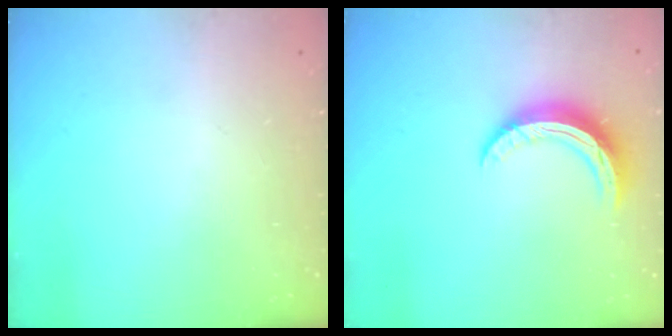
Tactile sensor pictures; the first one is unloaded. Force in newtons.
{"total": 9.9, "press": 9.9, "slide": 0.5}